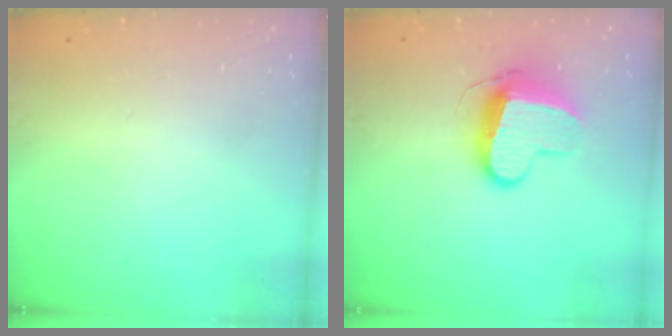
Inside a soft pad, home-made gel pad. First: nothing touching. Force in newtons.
{"total": 11.7, "press": 11.7, "slide": 0.9}